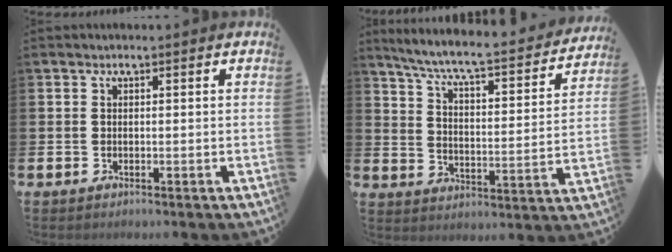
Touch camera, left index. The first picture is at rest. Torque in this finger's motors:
{"motor_torque": [0.92, -1.22, 0.58, 0.20]}